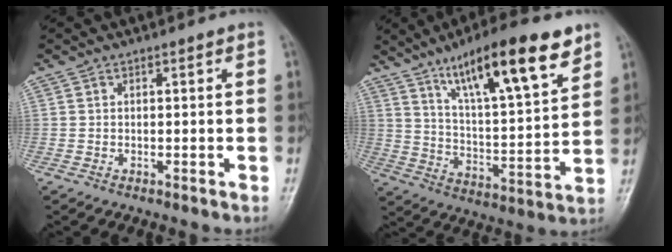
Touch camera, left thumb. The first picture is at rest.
{"total": 19.6, "force": [12.1, 4.4, 14.7], "torque": [-0.213, -0.050, 0.204]}